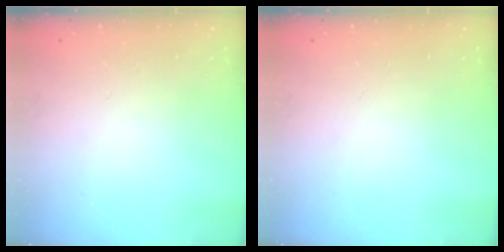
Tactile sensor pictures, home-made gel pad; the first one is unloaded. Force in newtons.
{"total": 0.0}